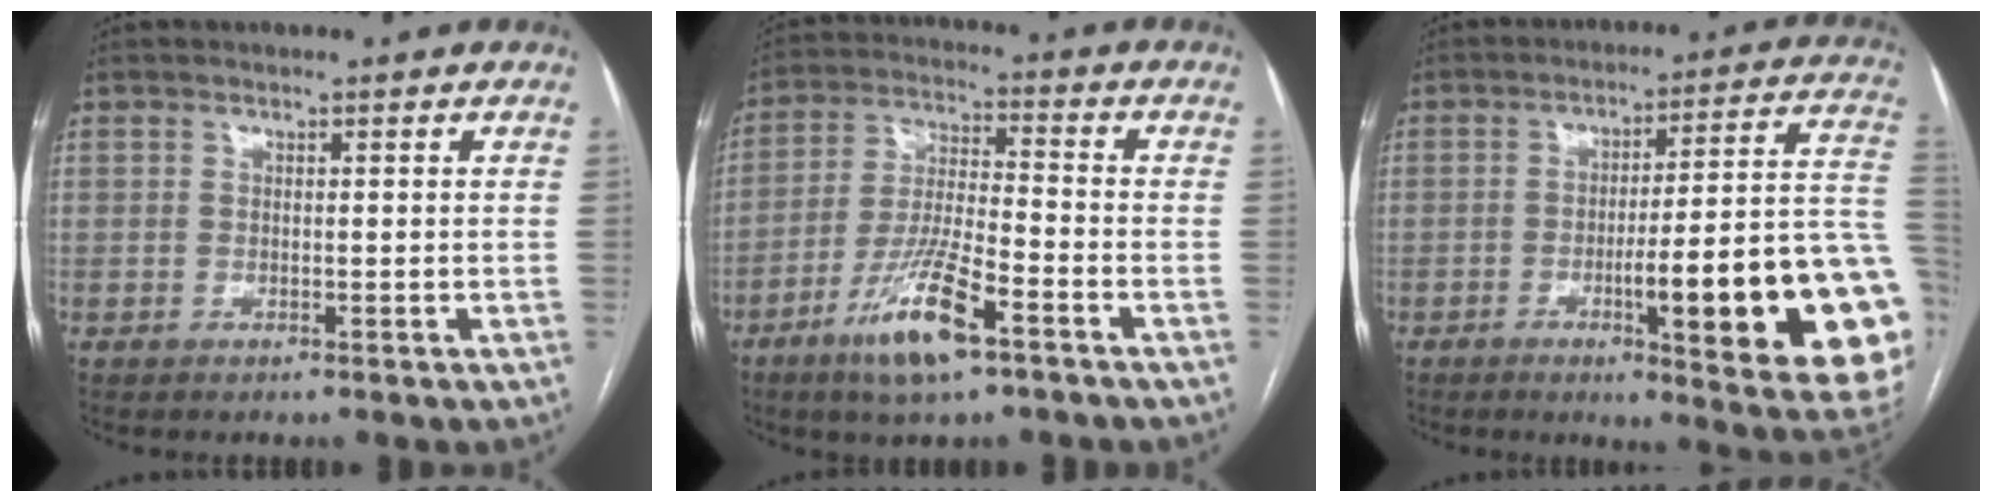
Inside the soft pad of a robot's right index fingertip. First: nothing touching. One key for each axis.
{"total": 11.6, "fx": -6.6, "fy": 1.9, "fz": 9.4, "tx": -0.188, "ty": -0.015, "tz": -0.120}
{"total": 24.1, "fx": -5.8, "fy": 2.2, "fz": 23.2, "tx": -0.207, "ty": 0.005, "tz": -0.072}